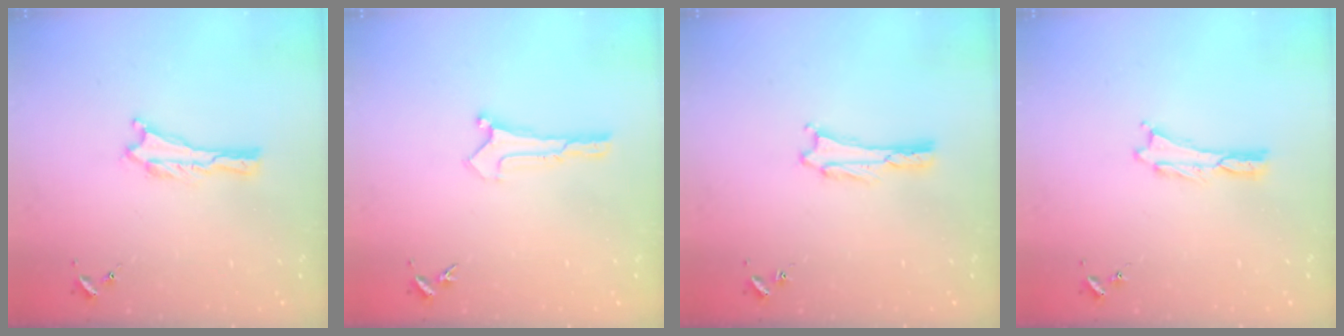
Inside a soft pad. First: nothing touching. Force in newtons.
{"total": 0.0}
{"total": 1.6, "press": 1.6, "slide": 0.2}
{"total": 0.0}